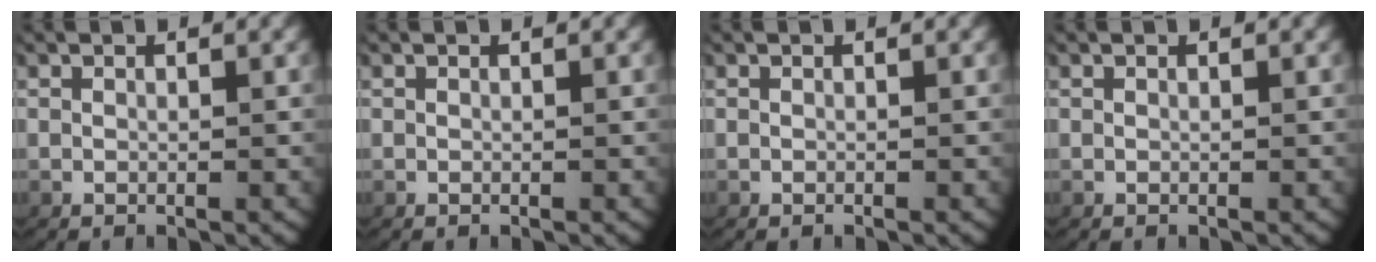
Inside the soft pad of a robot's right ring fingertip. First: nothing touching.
{"total": 0.0}
{"total": 0.0}
{"total": 0.0}